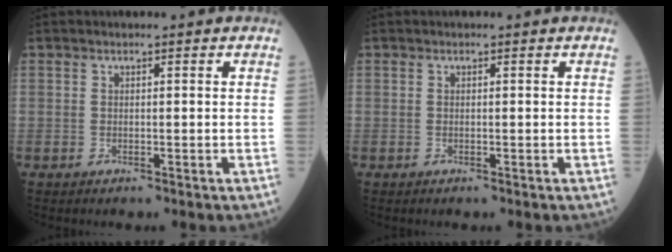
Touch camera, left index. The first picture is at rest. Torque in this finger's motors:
{"motor_torque": [0.06, -0.04, 0.00, -0.04]}